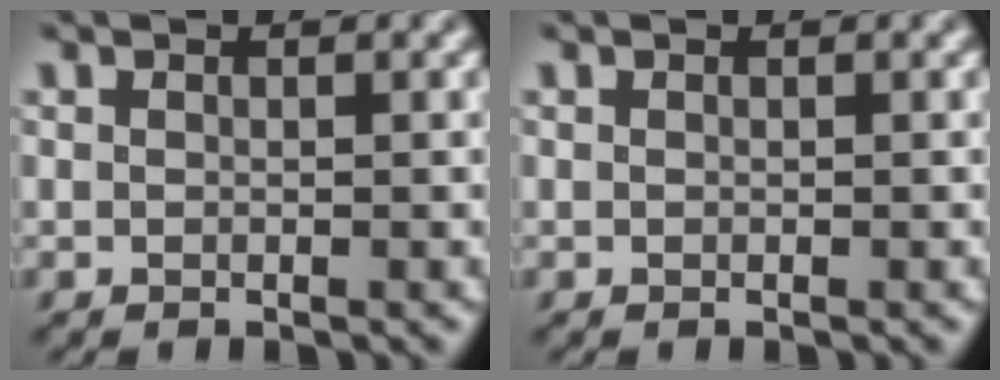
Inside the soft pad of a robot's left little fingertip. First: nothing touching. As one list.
[{"total": 0.0}]